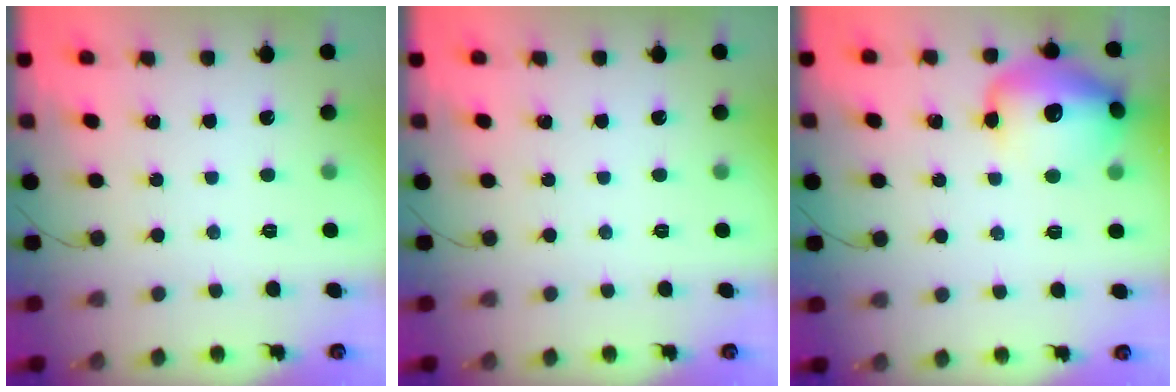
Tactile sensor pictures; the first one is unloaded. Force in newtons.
{"total": 0.0}
{"total": 16.2, "press": 16.0, "slide": 2.6}